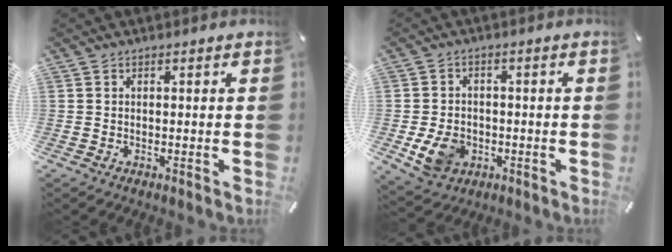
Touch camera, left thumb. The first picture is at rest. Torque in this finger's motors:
{"motor_torque": [0.62, 1.93, 0.18, 0.03, 0.08]}